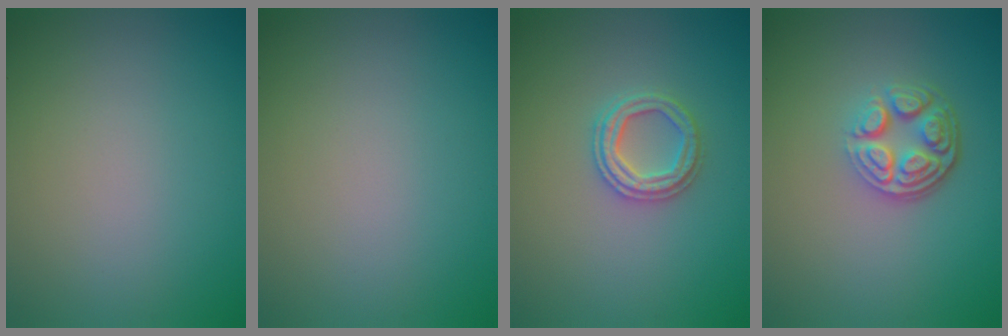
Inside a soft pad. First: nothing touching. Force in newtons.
{"total": 0.0}
{"total": 2.6, "press": 2.6, "slide": 0.5}
{"total": 4.8, "press": 3.5, "slide": 3.3}